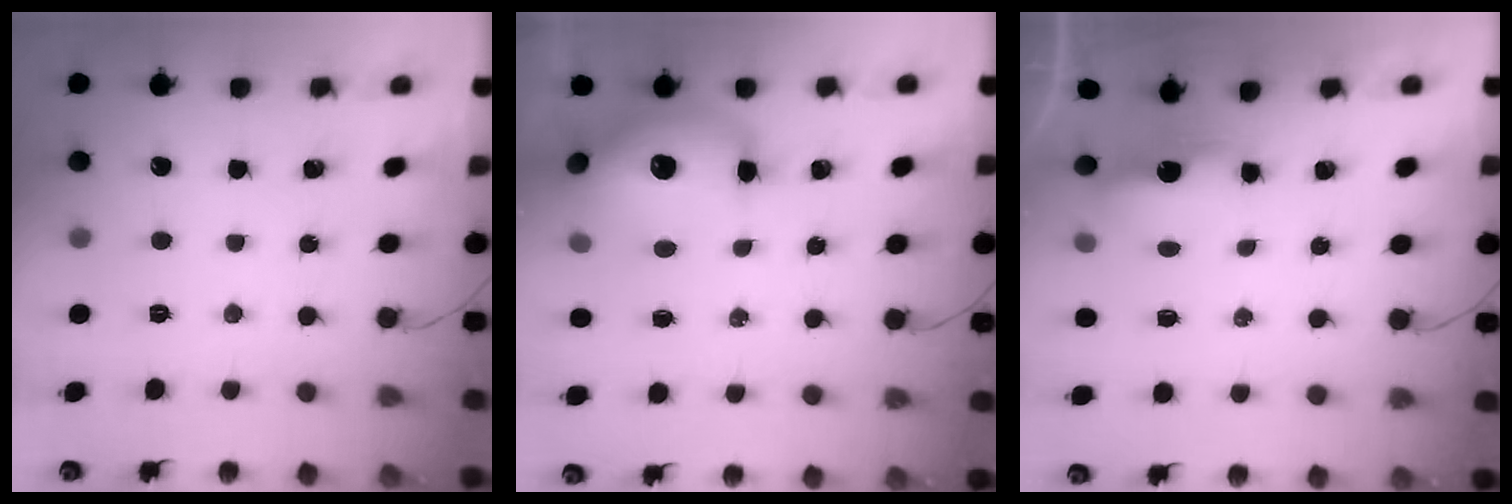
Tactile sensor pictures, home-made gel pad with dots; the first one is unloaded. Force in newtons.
{"total": 17.1, "press": 16.6, "slide": 4.1}
{"total": 7.2, "press": 5.3, "slide": 4.8}